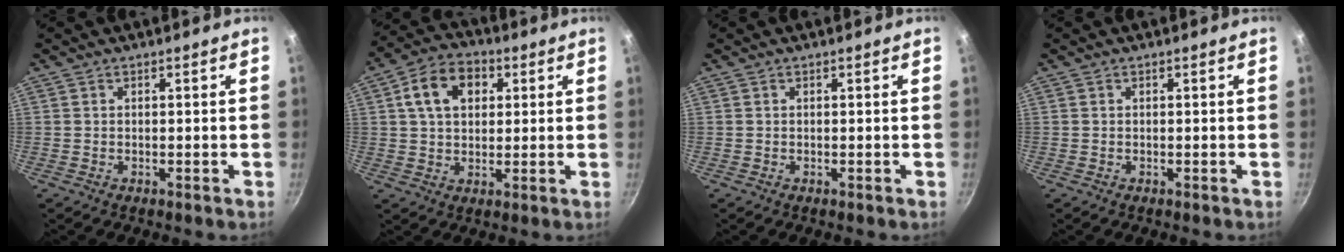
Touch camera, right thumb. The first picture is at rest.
{"total": 10.9, "force": [3.2, 7.8, 7.0], "torque": [-0.097, 0.011, 0.041]}
{"total": 0.0}
{"total": 0.0}